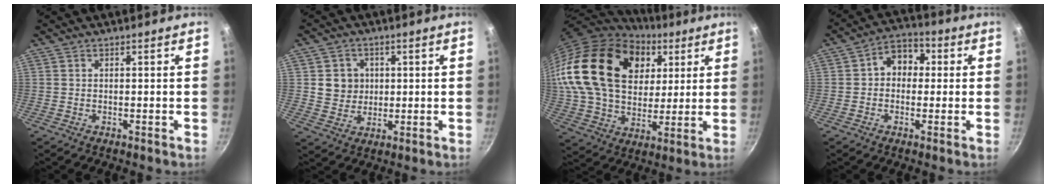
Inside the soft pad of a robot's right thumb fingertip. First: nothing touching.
{"total": 5.9, "force": [1.0, 5.5, 1.8], "torque": [0.002, 0.001, 0.020]}
{"total": 28.5, "force": [9.5, 19.7, 18.3], "torque": [-0.310, -0.006, 0.170]}
{"total": 7.4, "force": [0.8, 5.8, 4.4], "torque": [-0.024, 0.015, -0.005]}